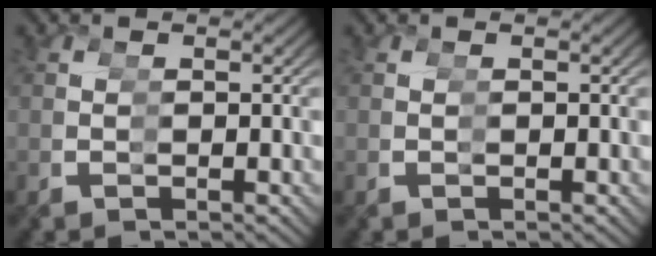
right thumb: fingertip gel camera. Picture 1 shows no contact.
{"total": 0.0}